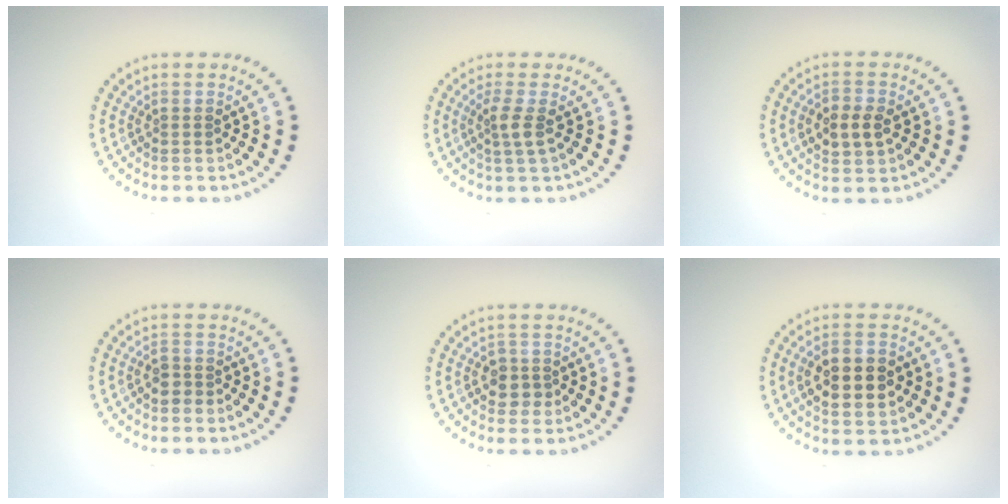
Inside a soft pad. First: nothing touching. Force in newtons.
{"total": 1.9, "press": 1.4, "slide": 1.2}
{"total": 2.8, "press": 2.8, "slide": 0.1}
{"total": 1.2, "press": 1.0, "slide": 0.6}
{"total": 1.9, "press": 1.7, "slide": 0.6}
{"total": 4.7, "press": 4.7, "slide": 0.3}